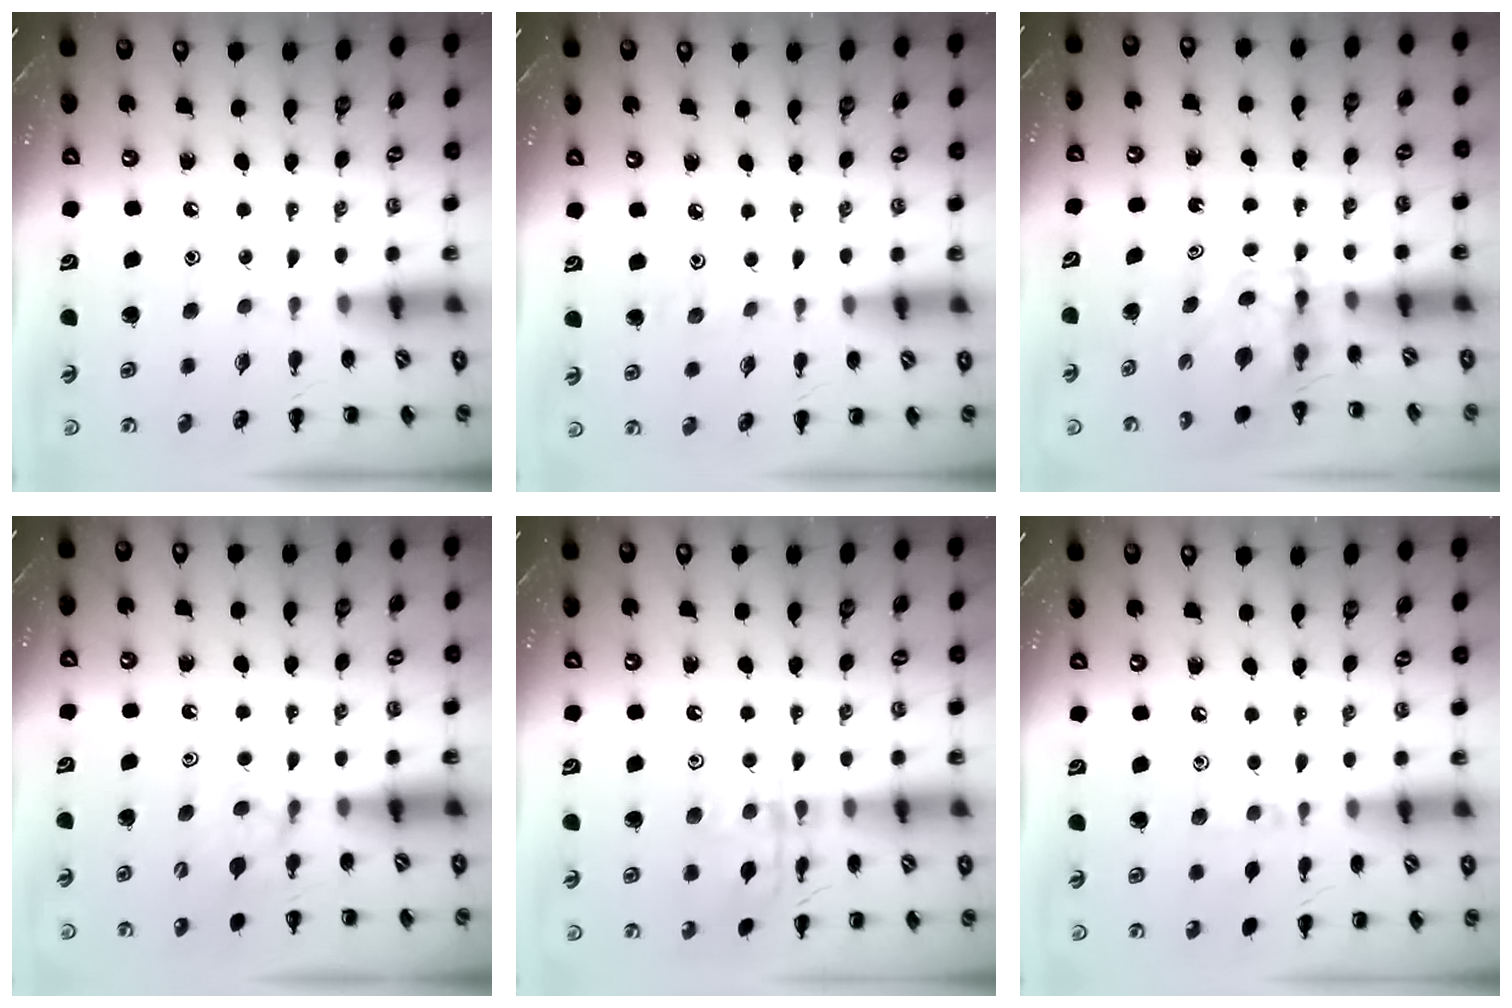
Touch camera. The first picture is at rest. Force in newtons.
{"total": 3.1, "press": 2.8, "slide": 1.2}
{"total": 4.0, "press": 3.9, "slide": 0.3}
{"total": 5.2, "press": 5.0, "slide": 1.5}
{"total": 12.2, "press": 12.2, "slide": 0.6}
{"total": 3.9, "press": 3.6, "slide": 1.5}